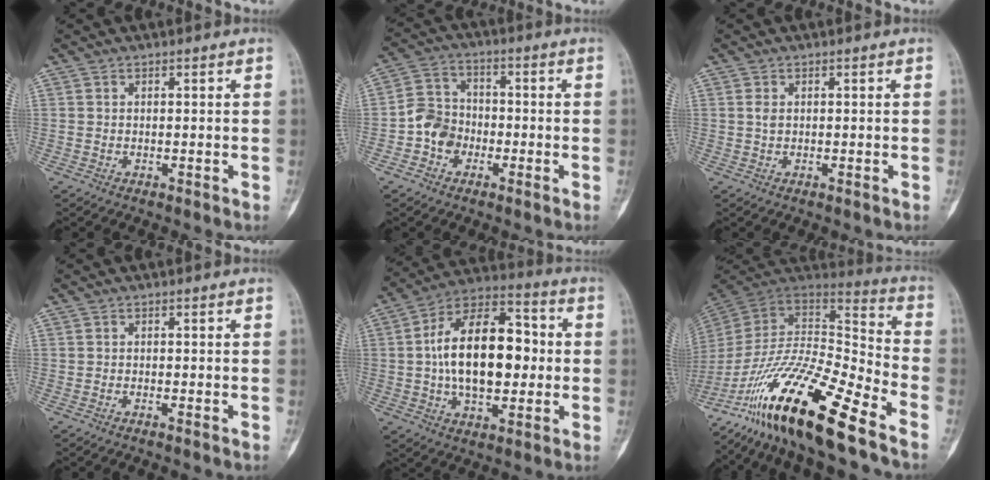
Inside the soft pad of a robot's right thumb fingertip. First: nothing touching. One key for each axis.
{"total": 7.1, "fx": -2.5, "fy": 5.9, "fz": 3.0, "tx": -0.033, "ty": 0.029, "tz": -0.057}
{"total": 0.9, "fx": 0.0, "fy": 0.5, "fz": 0.8, "tx": -0.014, "ty": -0.001, "tz": 0.001}
{"total": 0.6, "fx": -0.5, "fy": -0.1, "fz": 0.4, "tx": -0.007, "ty": 0.002, "tz": -0.008}
{"total": 20.5, "fx": 0.4, "fy": 11.6, "fz": 16.9, "tx": -0.258, "ty": 0.029, "tz": 0.005}
{"total": 27.5, "fx": -18.2, "fy": 5.8, "fz": 19.9, "tx": -0.368, "ty": 0.047, "tz": -0.321}